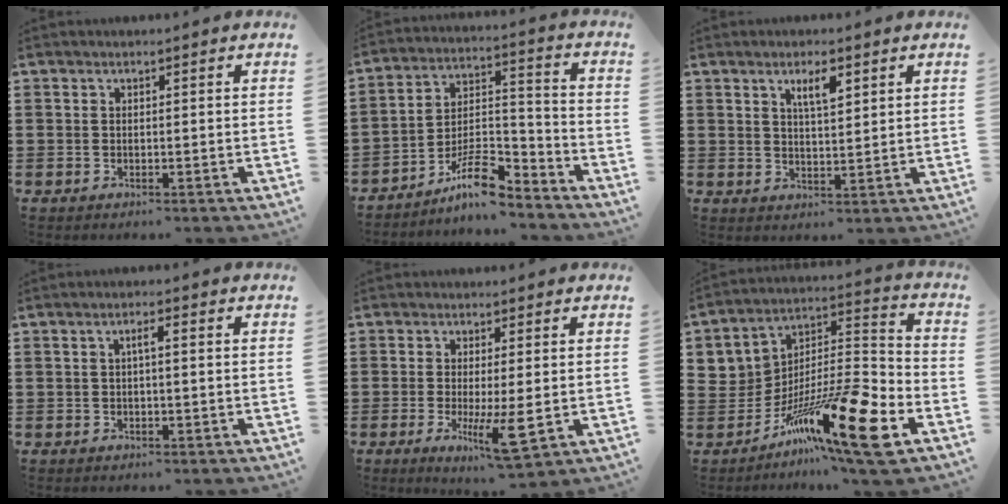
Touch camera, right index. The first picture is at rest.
{"total": 9.9, "force": [-7.7, 3.2, 5.3], "torque": [-0.090, 0.027, -0.143]}
{"total": 3.7, "force": [2.1, 1.0, 2.9], "torque": [-0.055, 0.001, 0.034]}
{"total": 1.7, "force": [0.0, 0.2, 1.7], "torque": [-0.033, 0.003, -0.002]}
{"total": 6.7, "force": [-1.4, 1.1, 6.5], "torque": [-0.121, -0.021, -0.019]}
{"total": 16.6, "force": [-9.3, 3.7, 13.2], "torque": [-0.234, 0.023, -0.155]}